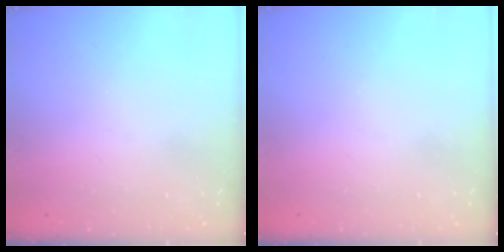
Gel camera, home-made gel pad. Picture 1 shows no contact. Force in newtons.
{"total": 0.0}